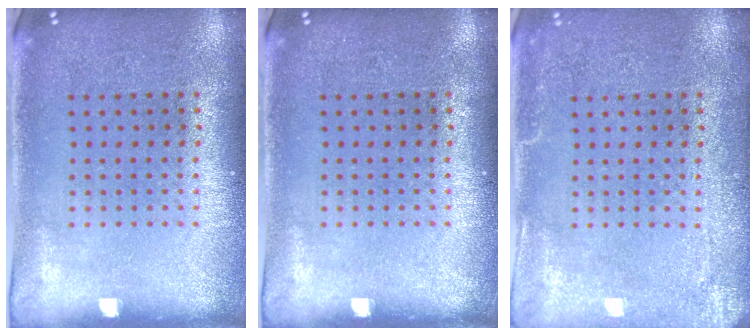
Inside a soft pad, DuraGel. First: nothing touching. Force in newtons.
{"total": 0.0}
{"total": 2.8, "press": 2.8, "slide": 0.3}